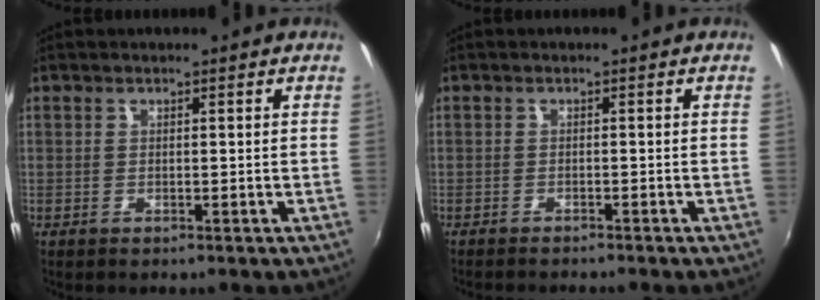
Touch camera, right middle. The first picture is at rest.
{"total": 2.6, "force": [-2.4, -0.1, 0.9], "torque": [-0.029, -0.010, -0.042]}